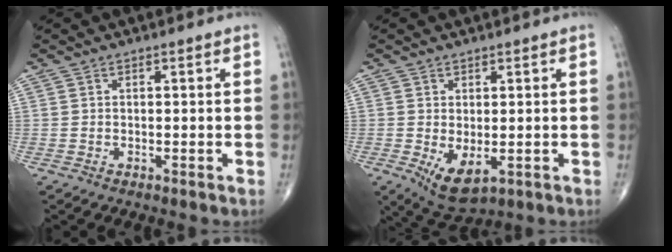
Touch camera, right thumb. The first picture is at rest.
{"total": 6.3, "force": [-1.2, 3.2, 5.3], "torque": [-0.085, -0.014, -0.004]}